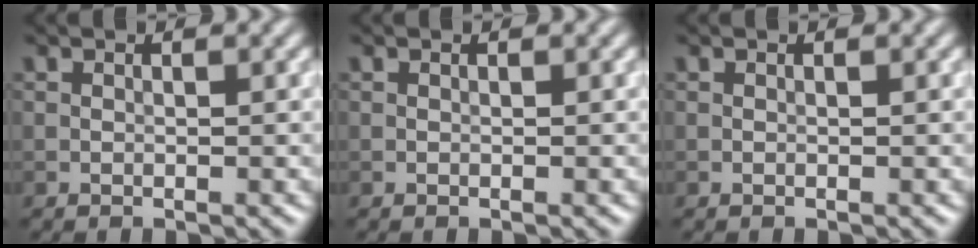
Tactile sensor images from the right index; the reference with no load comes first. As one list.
[{"total": 0.0}, {"total": 0.0}]